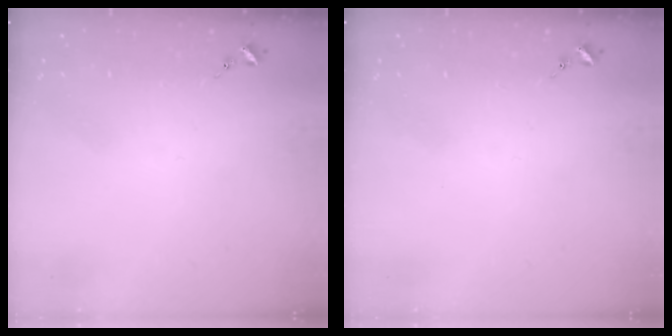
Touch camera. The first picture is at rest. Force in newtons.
{"total": 0.0}